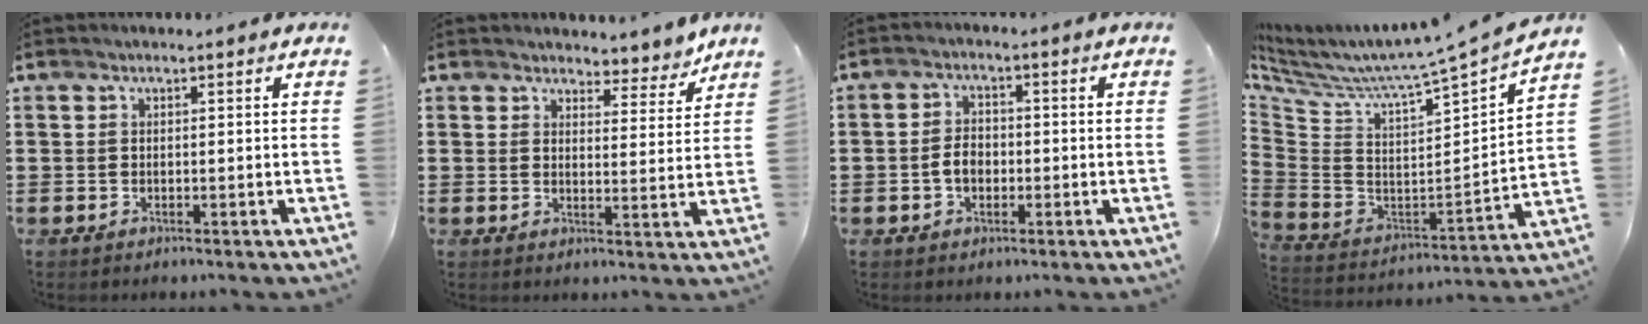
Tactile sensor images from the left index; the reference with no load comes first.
{"total": 4.0, "force": [3.7, 1.0, 0.7], "torque": [-0.023, -0.016, 0.065]}
{"total": 3.4, "force": [-0.8, 2.2, 2.4], "torque": [-0.054, 0.000, -0.018]}
{"total": 5.2, "force": [4.4, -1.0, 2.5], "torque": [-0.074, -0.061, 0.060]}